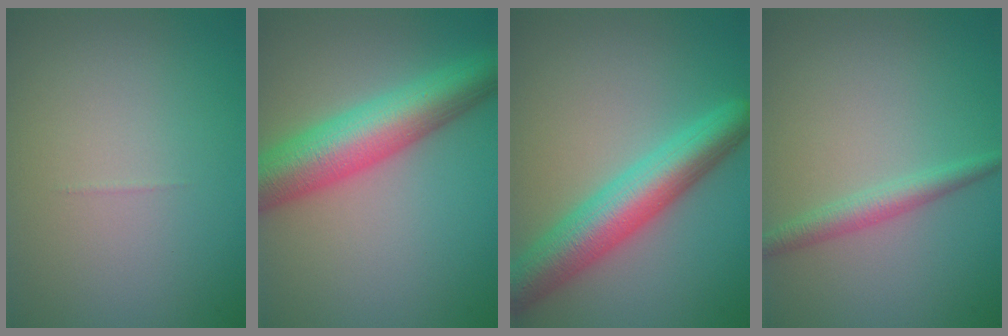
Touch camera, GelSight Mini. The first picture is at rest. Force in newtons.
{"total": 8.2, "press": 8.2, "slide": 0.3}
{"total": 6.9, "press": 6.9, "slide": 0.2}
{"total": 2.1, "press": 2.1, "slide": 0.1}